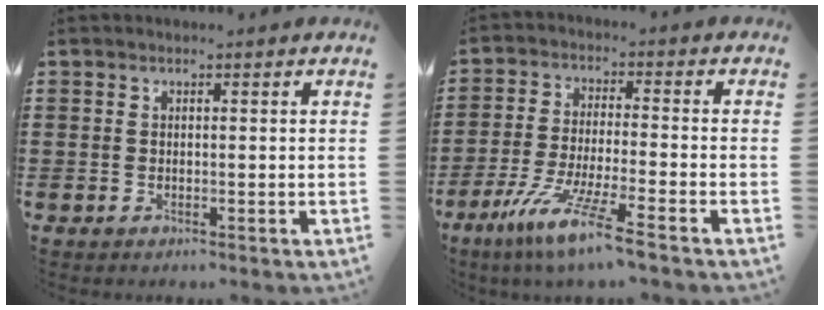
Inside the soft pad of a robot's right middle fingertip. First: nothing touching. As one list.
[{"total": 8.6, "force": [-6.4, -0.2, 5.8], "torque": [-0.125, -0.018, -0.125]}]